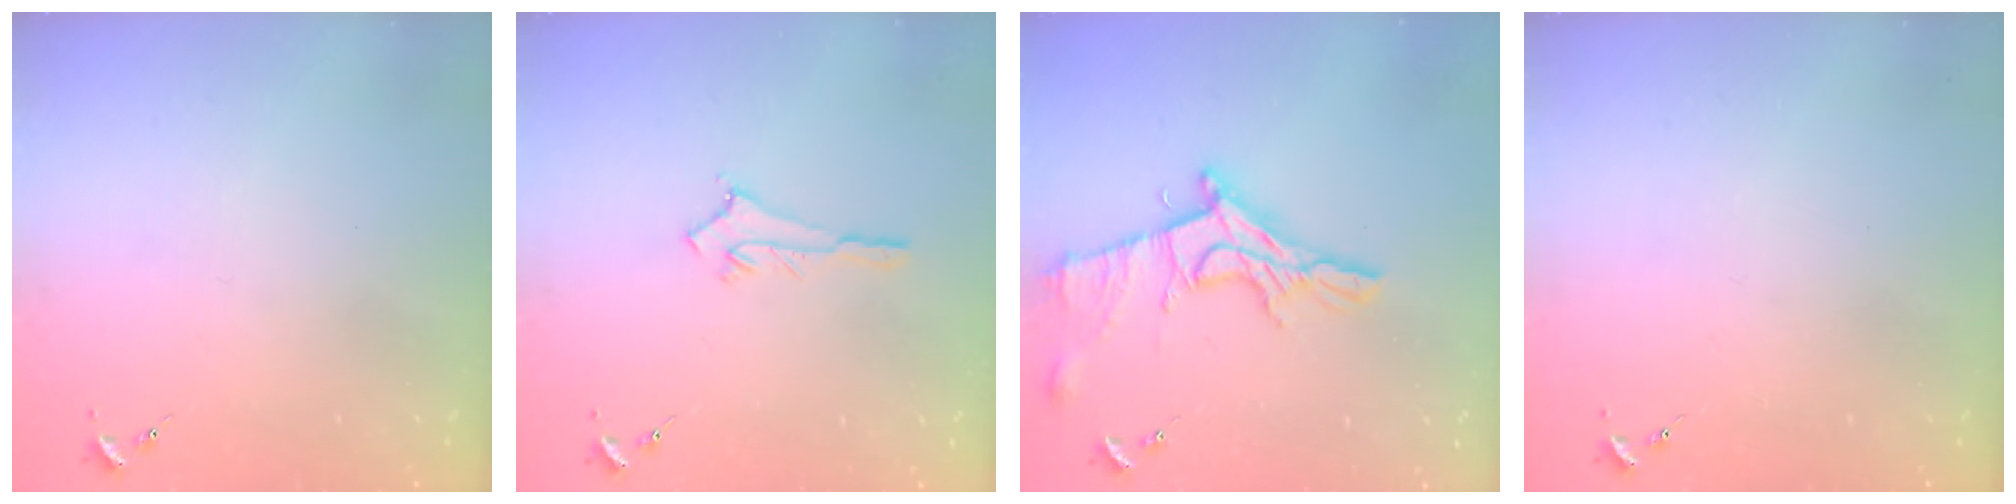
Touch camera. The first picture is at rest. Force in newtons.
{"total": 2.9, "press": 2.8, "slide": 0.4}
{"total": 14.1, "press": 14.1, "slide": 1.3}
{"total": 0.0}